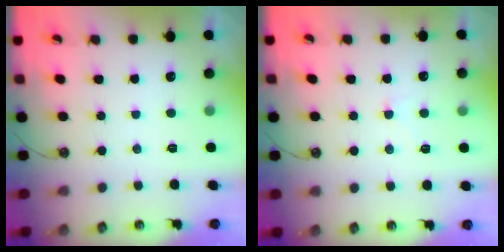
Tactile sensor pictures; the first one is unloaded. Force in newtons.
{"total": 0.6, "press": 0.4, "slide": 0.5}